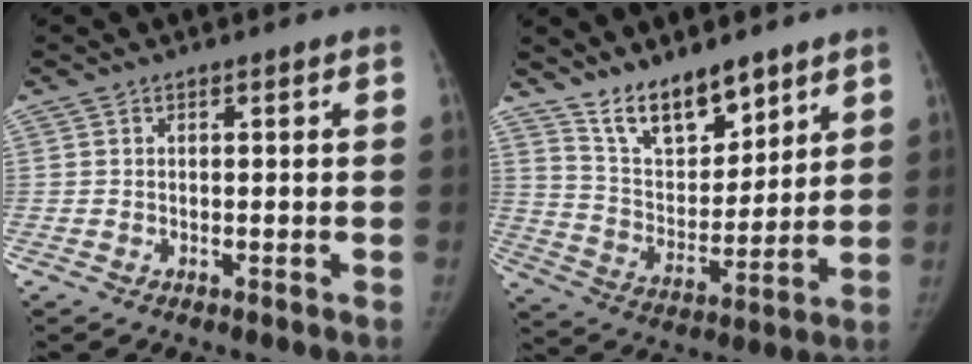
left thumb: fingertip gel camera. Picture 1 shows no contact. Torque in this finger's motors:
{"motor_torque": [0.13, 0.06, -0.17, -0.55, 0.04]}